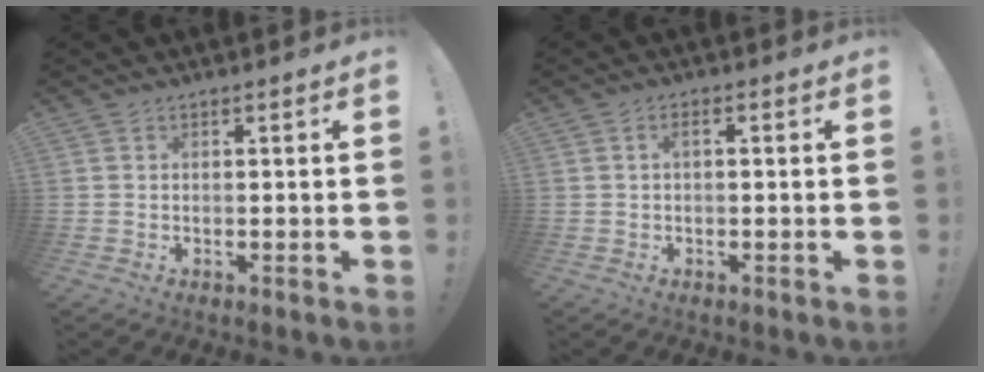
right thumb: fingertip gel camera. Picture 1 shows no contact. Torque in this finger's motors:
{"motor_torque": [-0.25, -0.25, -0.09, 0.09, 0.12]}